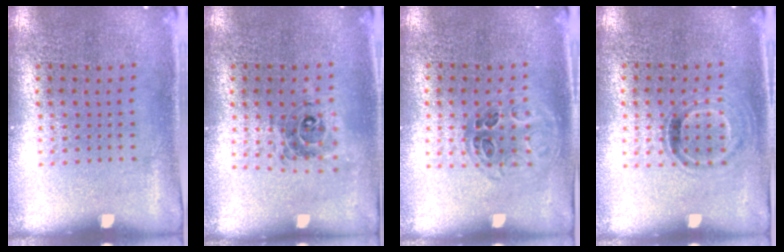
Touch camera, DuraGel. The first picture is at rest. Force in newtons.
{"total": 0.6, "press": 0.6, "slide": 0.2}
{"total": 1.0, "press": 0.9, "slide": 0.4}
{"total": 0.8, "press": 0.7, "slide": 0.4}